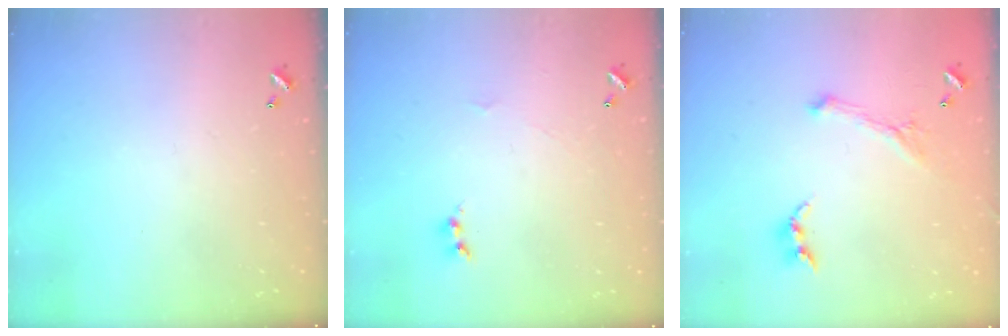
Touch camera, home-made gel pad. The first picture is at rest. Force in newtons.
{"total": 1.7, "press": 1.6, "slide": 0.6}
{"total": 1.6, "press": 1.5, "slide": 0.4}